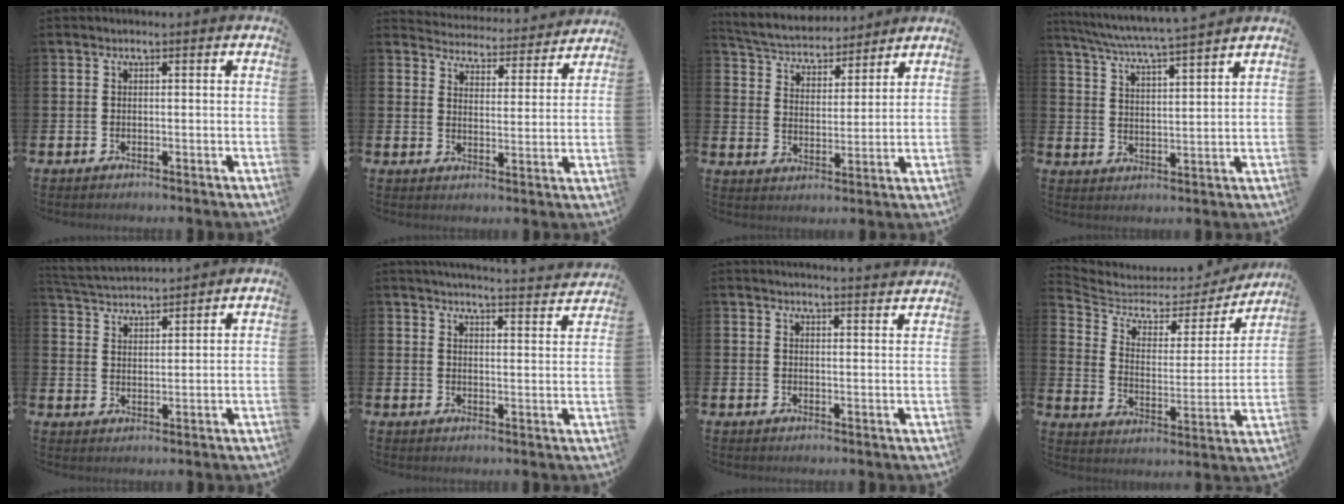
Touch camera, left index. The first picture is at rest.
{"total": 4.6, "force": [4.6, 0.6, 0.0], "torque": [-0.014, -0.044, 0.076]}
{"total": 4.9, "force": [4.7, 1.3, 0.2], "torque": [-0.035, -0.036, 0.080]}
{"total": 5.9, "force": [5.6, -0.5, 1.9], "torque": [-0.059, -0.039, 0.096]}
{"total": 3.8, "force": [3.8, 0.3, -0.1], "torque": [-0.019, -0.023, 0.068]}
{"total": 4.3, "force": [4.2, -0.4, 0.4], "torque": [-0.005, -0.036, 0.070]}
{"total": 3.1, "force": [3.1, -0.3, -0.1], "torque": [0.010, -0.026, 0.053]}
{"total": 5.4, "force": [4.5, 2.6, 1.7], "torque": [-0.062, -0.036, 0.068]}